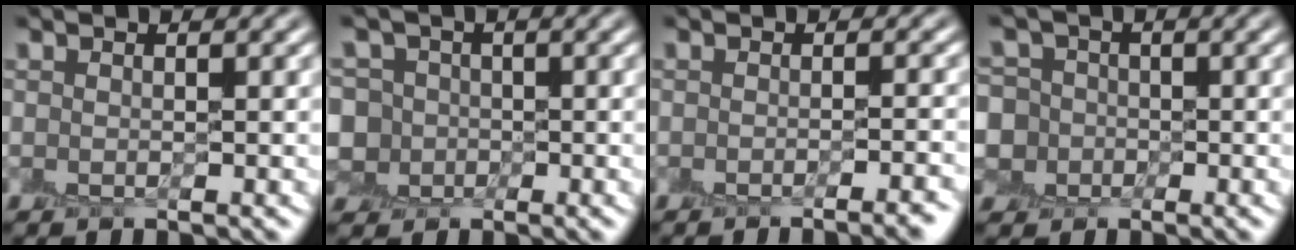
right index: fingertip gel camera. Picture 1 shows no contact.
{"total": 6.0, "force": [0.0, 5.5, 2.4], "torque": [-0.055, 0.037, -0.044]}
{"total": 3.7, "force": [-2.5, 0.8, 2.6], "torque": [-0.026, 0.006, -0.031]}
{"total": 6.4, "force": [-0.7, 6.0, 2.0], "torque": [-0.051, 0.034, -0.061]}